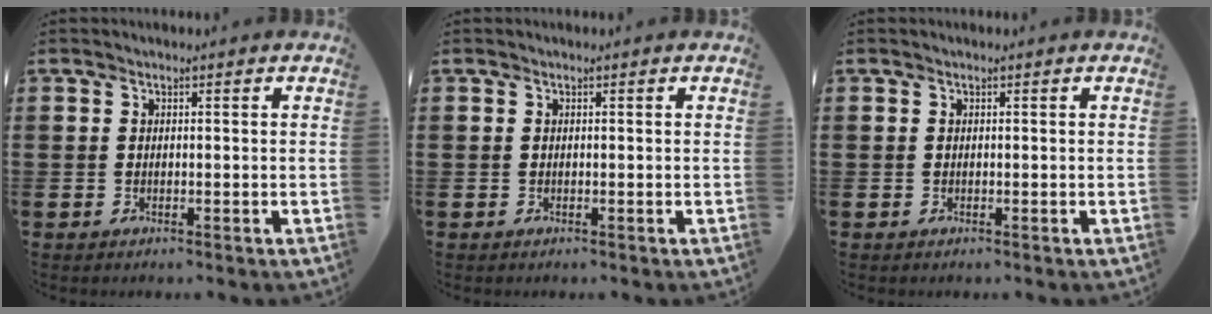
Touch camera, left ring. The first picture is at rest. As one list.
[{"total": 0.0}, {"total": 0.0}]